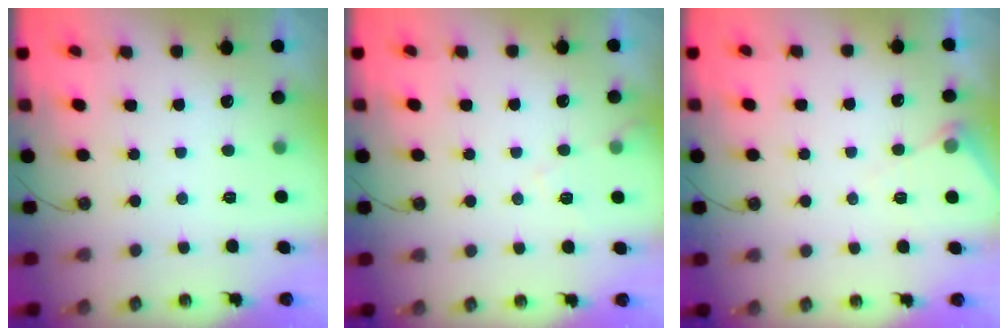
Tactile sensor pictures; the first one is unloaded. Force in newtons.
{"total": 6.1, "press": 6.0, "slide": 1.0}
{"total": 6.4, "press": 6.4, "slide": 0.5}